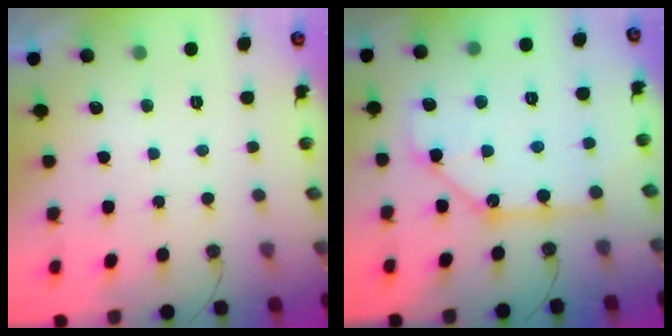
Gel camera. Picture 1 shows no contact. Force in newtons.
{"total": 10.9, "press": 10.9, "slide": 1.2}